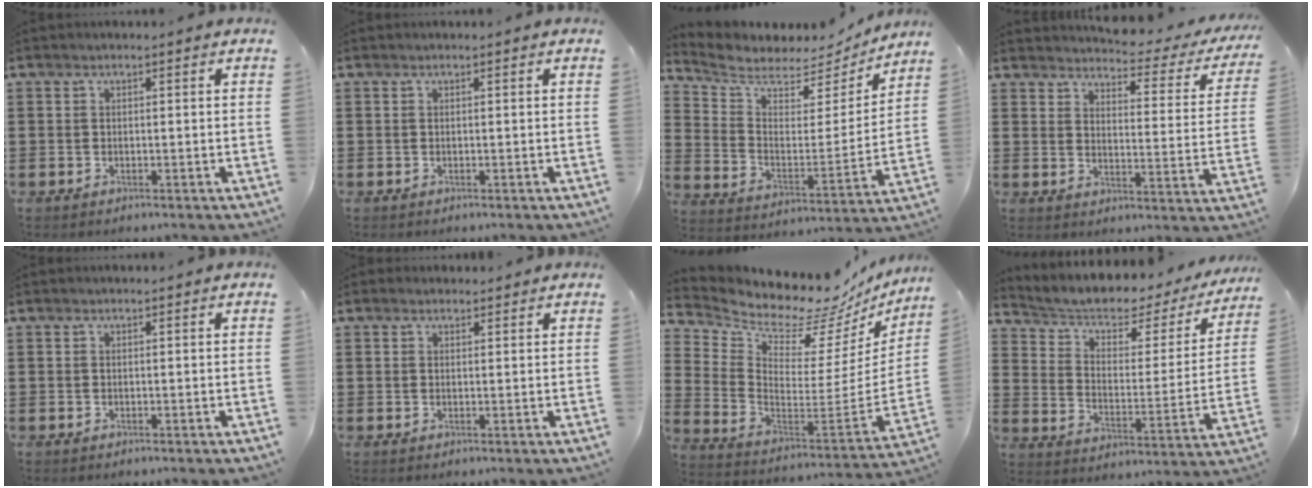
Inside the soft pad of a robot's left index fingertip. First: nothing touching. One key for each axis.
{"total": 0.0}
{"total": 5.6, "fx": 5.0, "fy": 2.3, "fz": 0.9, "tx": -0.056, "ty": -0.041, "tz": 0.084}
{"total": 3.0, "fx": 2.9, "fy": 0.0, "fz": 0.9, "tx": -0.029, "ty": -0.032, "tz": 0.040}
{"total": 0.0}
{"total": 1.1, "fx": 1.0, "fy": 0.5, "fz": 0.2, "tx": -0.006, "ty": 0.003, "tz": 0.020}
{"total": 7.3, "fx": 6.9, "fy": 1.7, "fz": 1.5, "tx": -0.061, "ty": -0.083, "tz": 0.109}
{"total": 4.1, "fx": 3.1, "fy": 1.9, "fz": 1.9, "tx": -0.057, "ty": -0.028, "tz": 0.044}